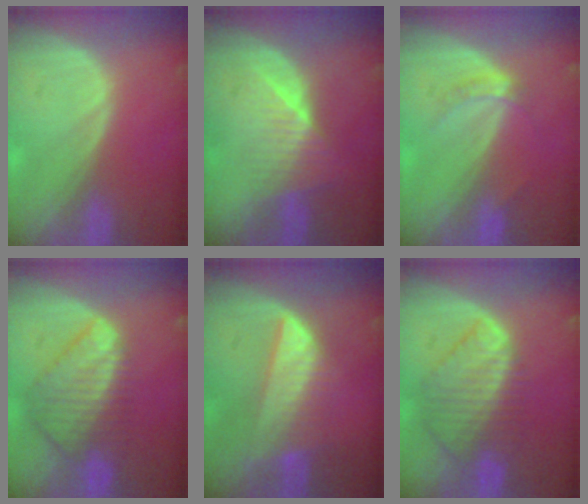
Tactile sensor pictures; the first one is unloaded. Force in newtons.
{"total": 6.3, "press": 5.9, "slide": 2.4}
{"total": 2.8, "press": 2.5, "slide": 1.3}
{"total": 9.0, "press": 7.7, "slide": 4.7}
{"total": 6.7, "press": 6.5, "slide": 1.6}
{"total": 8.6, "press": 7.6, "slide": 4.1}